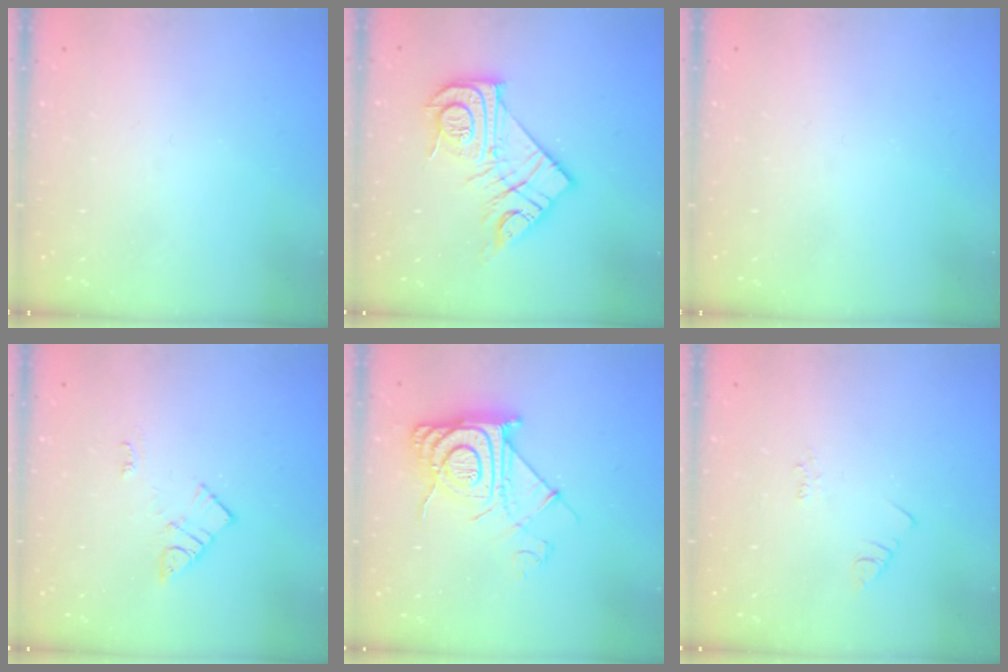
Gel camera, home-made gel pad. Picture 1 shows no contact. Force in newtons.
{"total": 16.9, "press": 16.9, "slide": 1.5}
{"total": 0.0}
{"total": 8.5, "press": 8.5, "slide": 0.6}
{"total": 13.0, "press": 13.0, "slide": 0.8}
{"total": 2.2, "press": 2.1, "slide": 0.4}